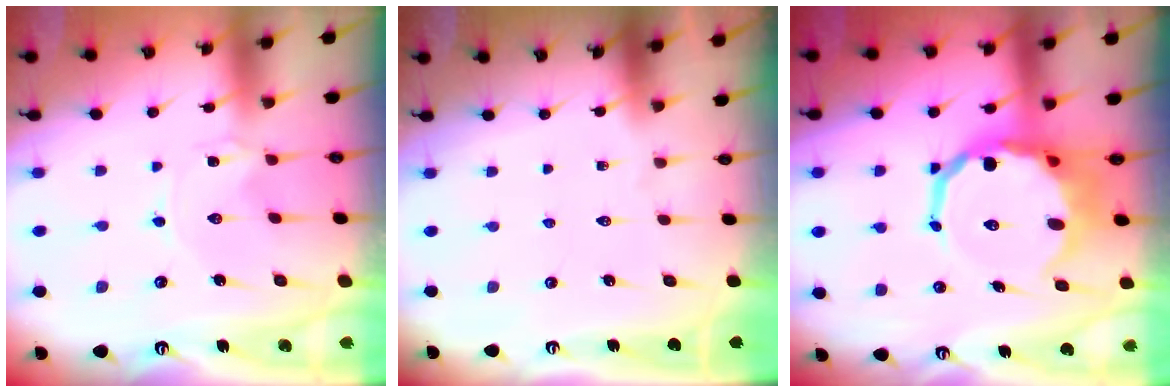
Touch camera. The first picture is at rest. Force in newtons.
{"total": 0.0}
{"total": 12.5, "press": 12.2, "slide": 2.5}